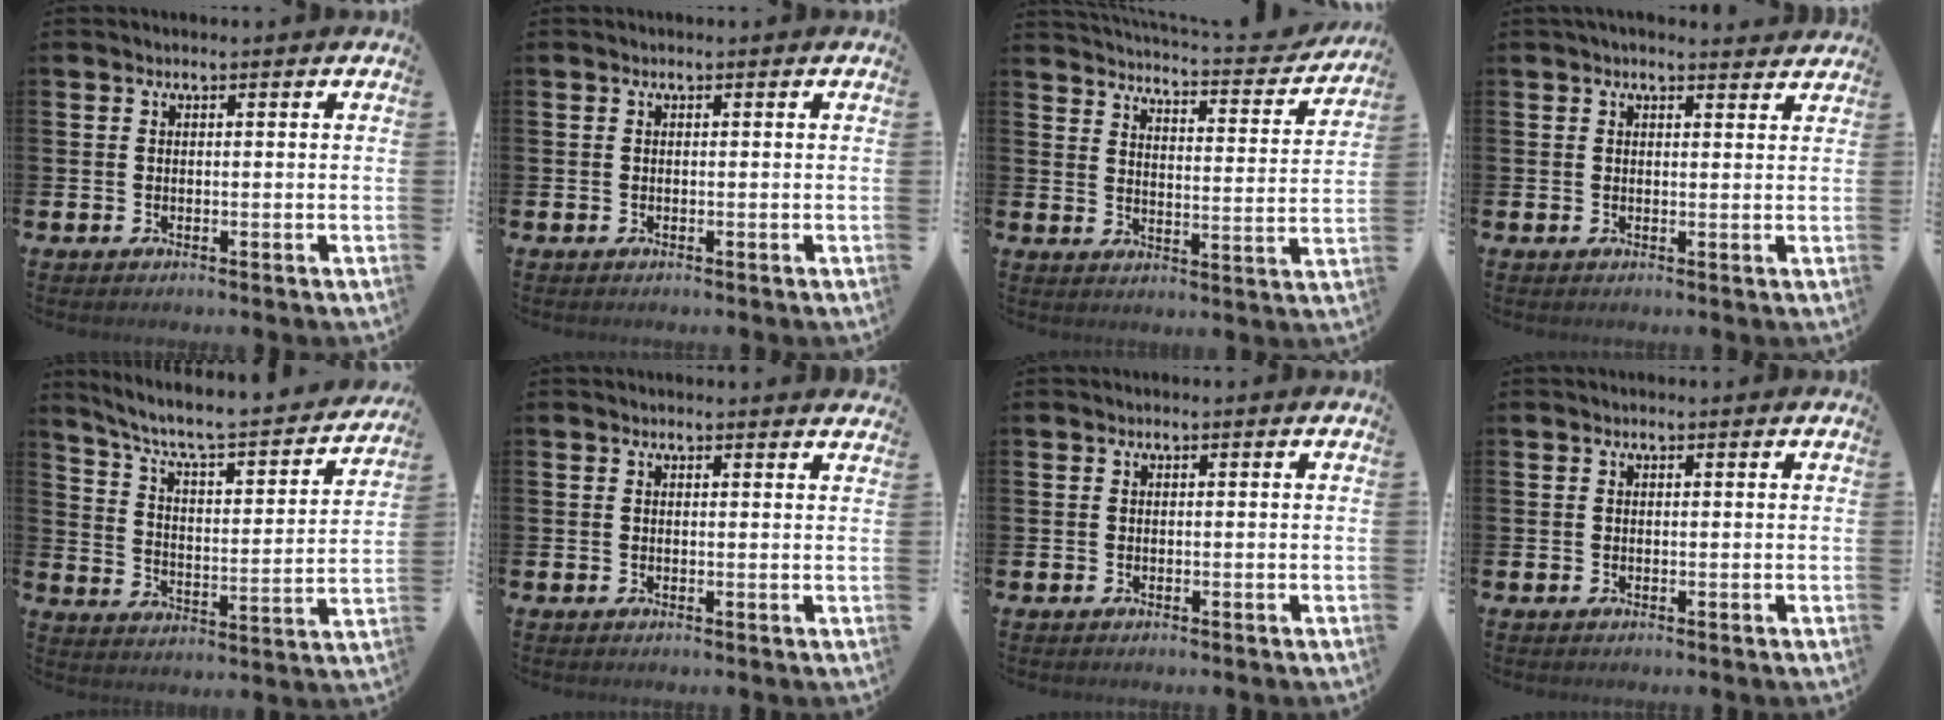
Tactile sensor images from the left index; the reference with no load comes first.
{"total": 0.0}
{"total": 4.0, "force": [3.9, 0.1, 0.9], "torque": [-0.034, -0.041, 0.057]}
{"total": 2.0, "force": [1.9, 0.3, 0.4], "torque": [-0.009, -0.007, 0.035]}
{"total": 7.1, "force": [6.2, 1.2, 3.1], "torque": [-0.087, -0.053, 0.097]}
{"total": 0.8, "force": [0.8, 0.0, 0.1], "torque": [0.007, -0.004, 0.013]}
{"total": 0.0}
{"total": 0.0}